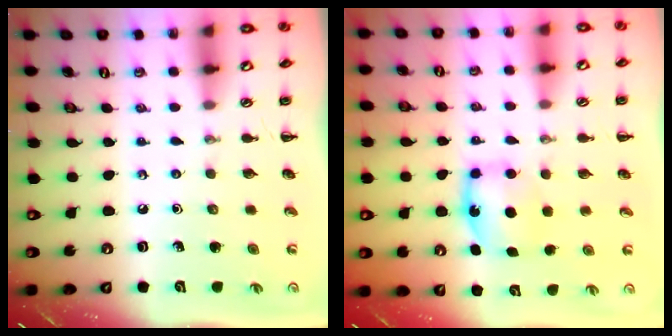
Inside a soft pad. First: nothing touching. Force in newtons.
{"total": 6.3, "press": 6.2, "slide": 0.8}